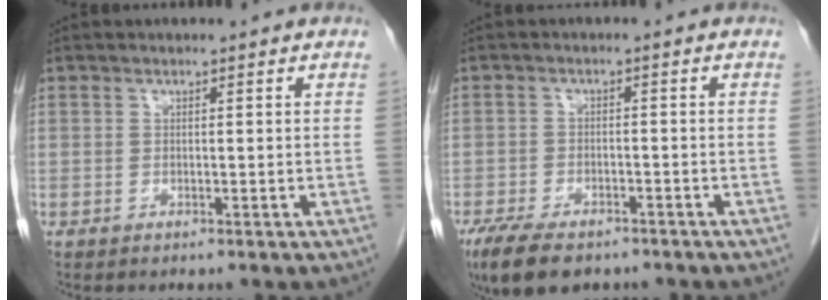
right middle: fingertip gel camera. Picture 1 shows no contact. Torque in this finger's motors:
{"motor_torque": [1.05, -0.90, 0.16, 0.09]}